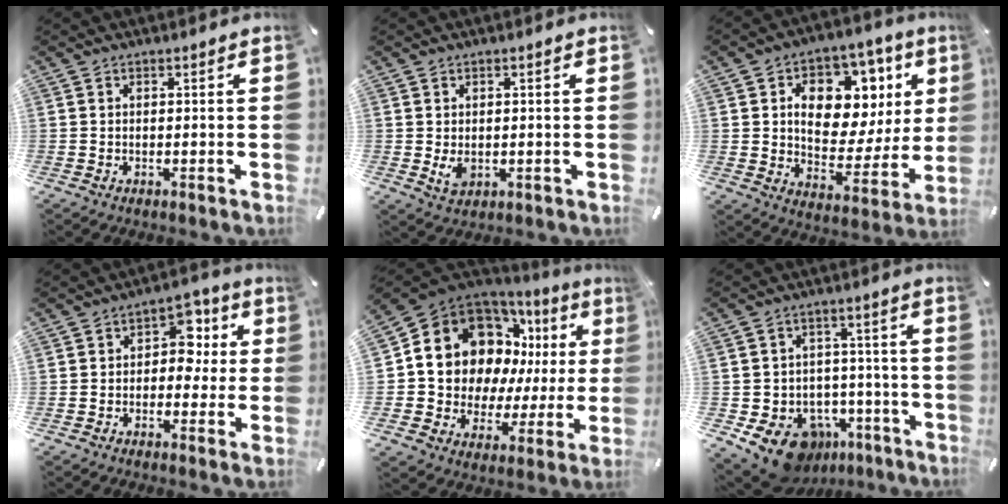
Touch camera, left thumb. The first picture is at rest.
{"total": 3.4, "force": [-0.2, 2.5, 2.3], "torque": [-0.053, -0.007, -0.008]}
{"total": 16.7, "force": [6.6, 10.9, 10.8], "torque": [-0.153, -0.044, 0.116]}
{"total": 8.9, "force": [1.0, 6.6, 5.9], "torque": [-0.072, 0.006, 0.011]}
{"total": 14.4, "force": [6.4, 11.5, 5.8], "torque": [-0.097, -0.071, 0.127]}
{"total": 14.2, "force": [-8.4, 9.5, 6.4], "torque": [-0.109, 0.056, -0.130]}